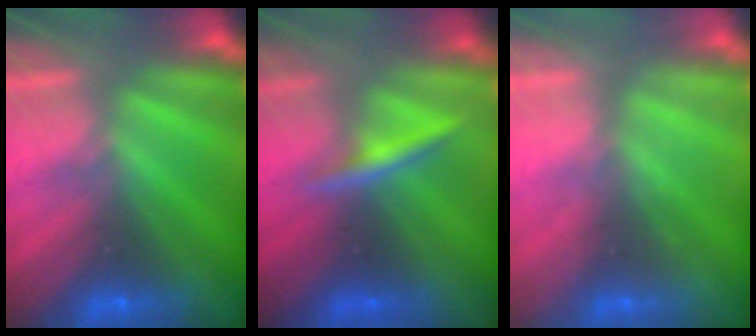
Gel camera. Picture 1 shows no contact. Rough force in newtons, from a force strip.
{"total": 2.6}
{"total": 2.2}